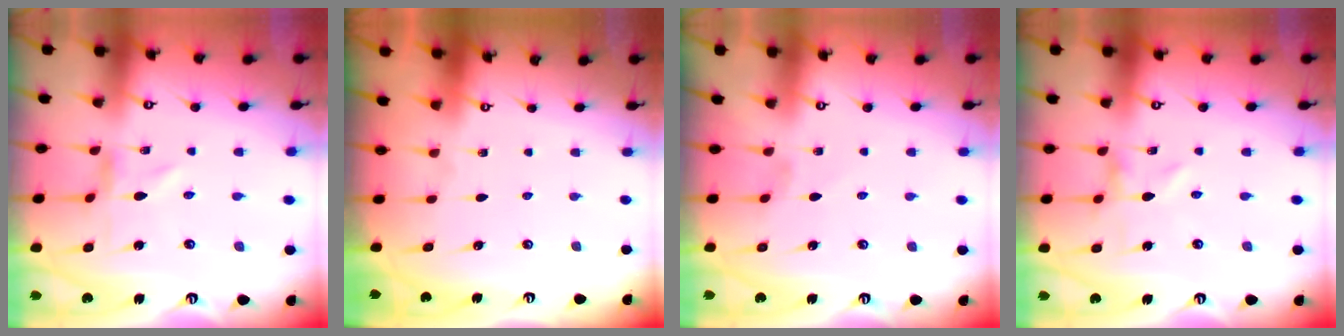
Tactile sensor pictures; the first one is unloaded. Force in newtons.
{"total": 0.0}
{"total": 0.0}
{"total": 1.2, "press": 1.1, "slide": 0.2}